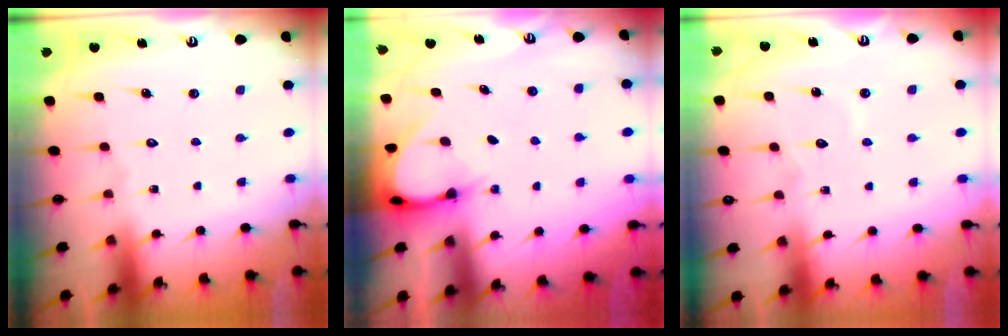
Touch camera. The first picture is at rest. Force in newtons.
{"total": 4.0, "press": 4.0, "slide": 0.3}
{"total": 4.9, "press": 4.9, "slide": 0.3}